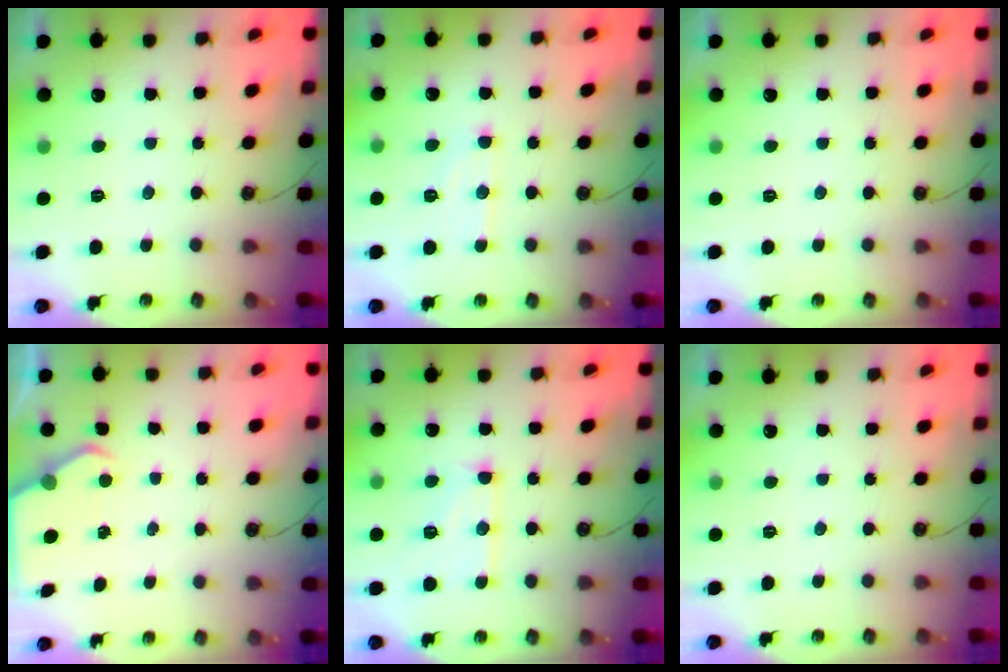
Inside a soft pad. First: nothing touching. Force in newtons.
{"total": 8.0, "press": 8.0, "slide": 0.7}
{"total": 0.0}
{"total": 4.0, "press": 4.0, "slide": 0.2}
{"total": 11.1, "press": 11.1, "slide": 0.8}
{"total": 0.0}